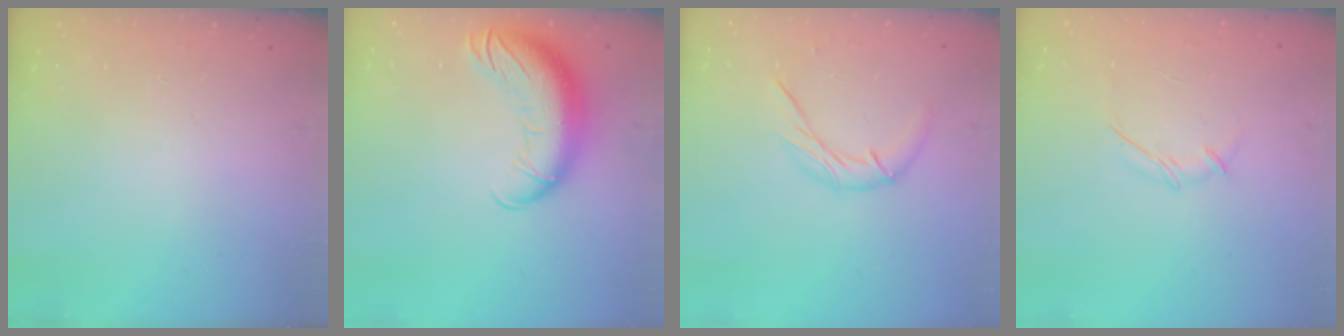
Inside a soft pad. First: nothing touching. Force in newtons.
{"total": 17.1, "press": 16.7, "slide": 3.7}
{"total": 8.3, "press": 8.3, "slide": 0.4}
{"total": 4.1, "press": 4.0, "slide": 0.9}